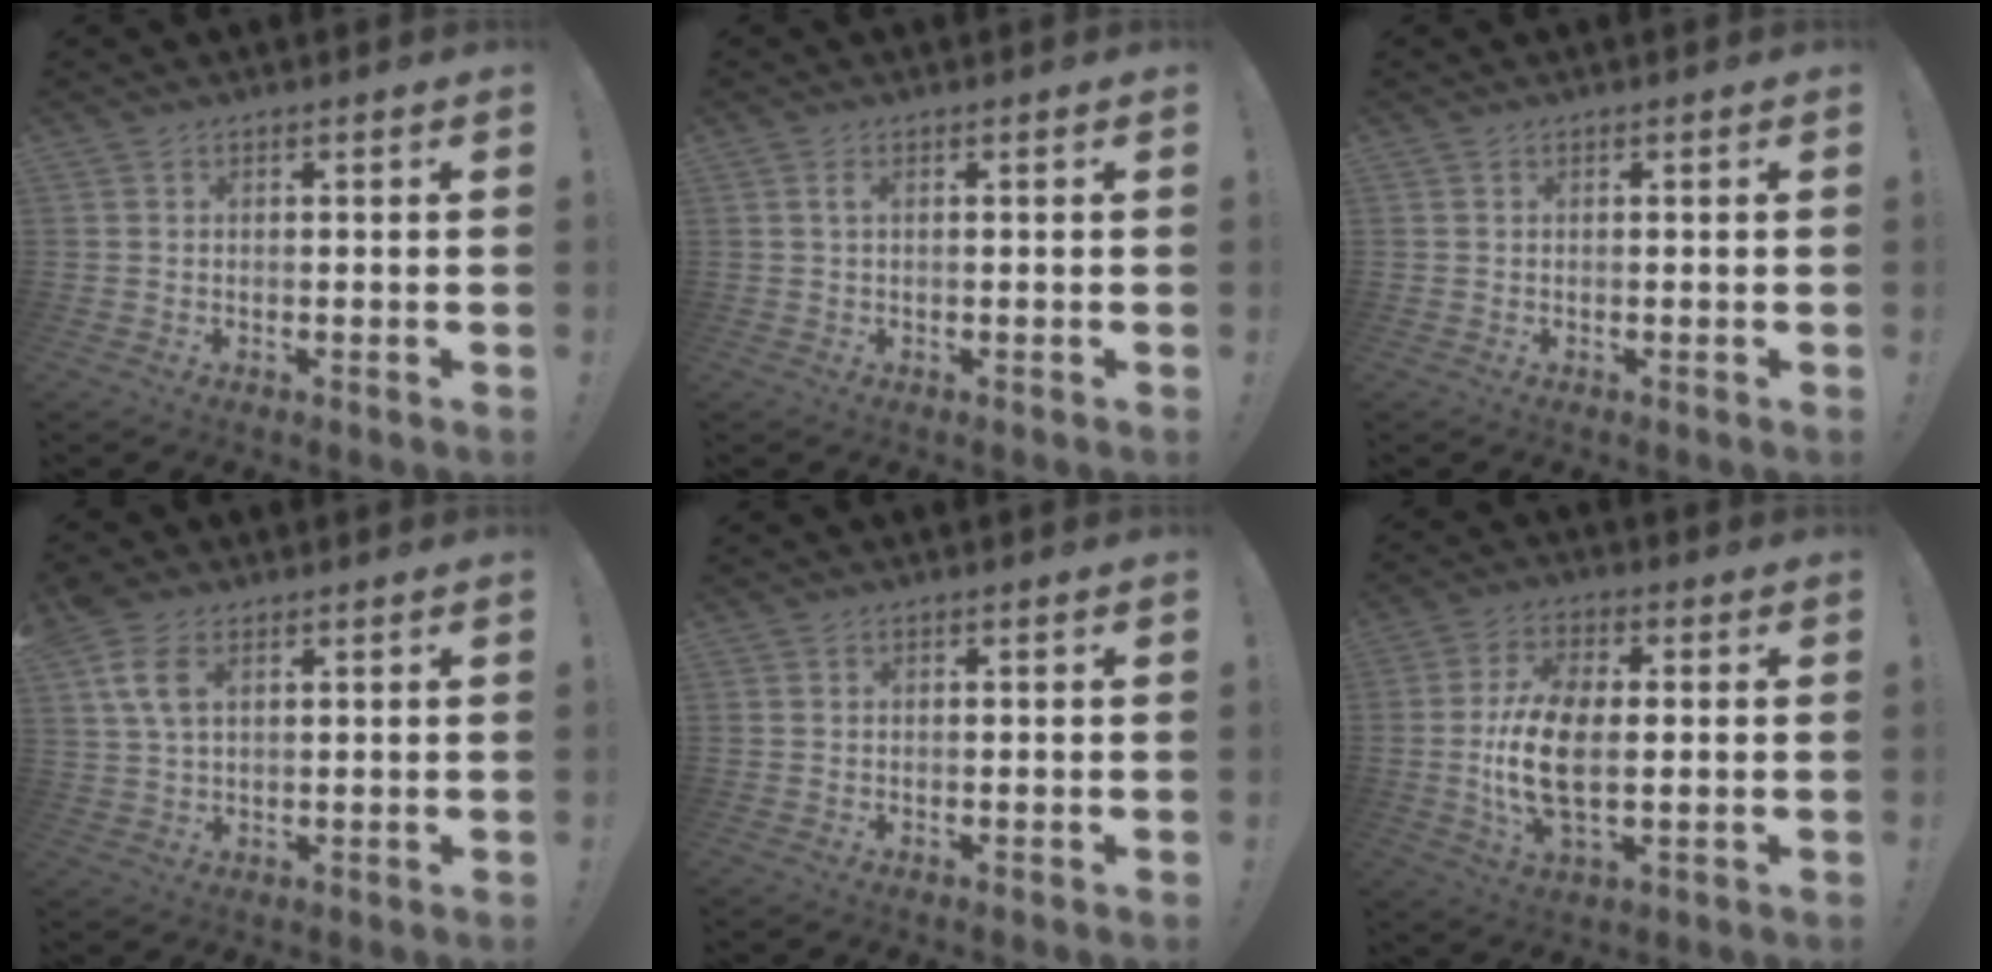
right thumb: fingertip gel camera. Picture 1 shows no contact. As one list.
[{"total": 1.4, "force": [0.2, 0.0, 1.4], "torque": [-0.028, 0.002, 0.002]}, {"total": 0.0}, {"total": 7.8, "force": [3.4, 4.1, 5.7], "torque": [-0.120, -0.001, 0.064]}, {"total": 0.0}, {"total": 13.8, "force": [-0.6, 6.6, 12.1], "torque": [-0.240, -0.009, -0.012]}]